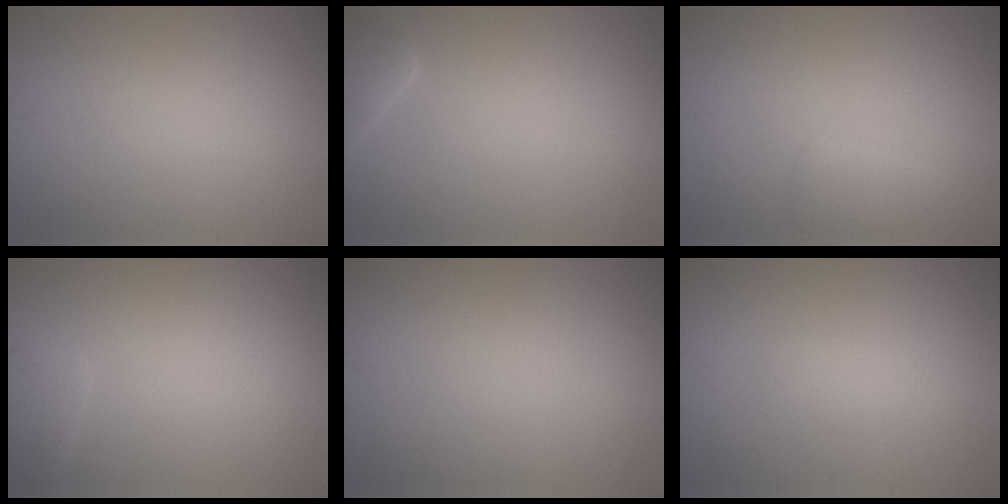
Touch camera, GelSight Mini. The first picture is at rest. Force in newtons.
{"total": 2.3, "press": 2.2, "slide": 0.4}
{"total": 1.9, "press": 1.9, "slide": 0.2}
{"total": 1.5, "press": 1.5, "slide": 0.1}
{"total": 0.0}
{"total": 1.0, "press": 1.0, "slide": 0.1}